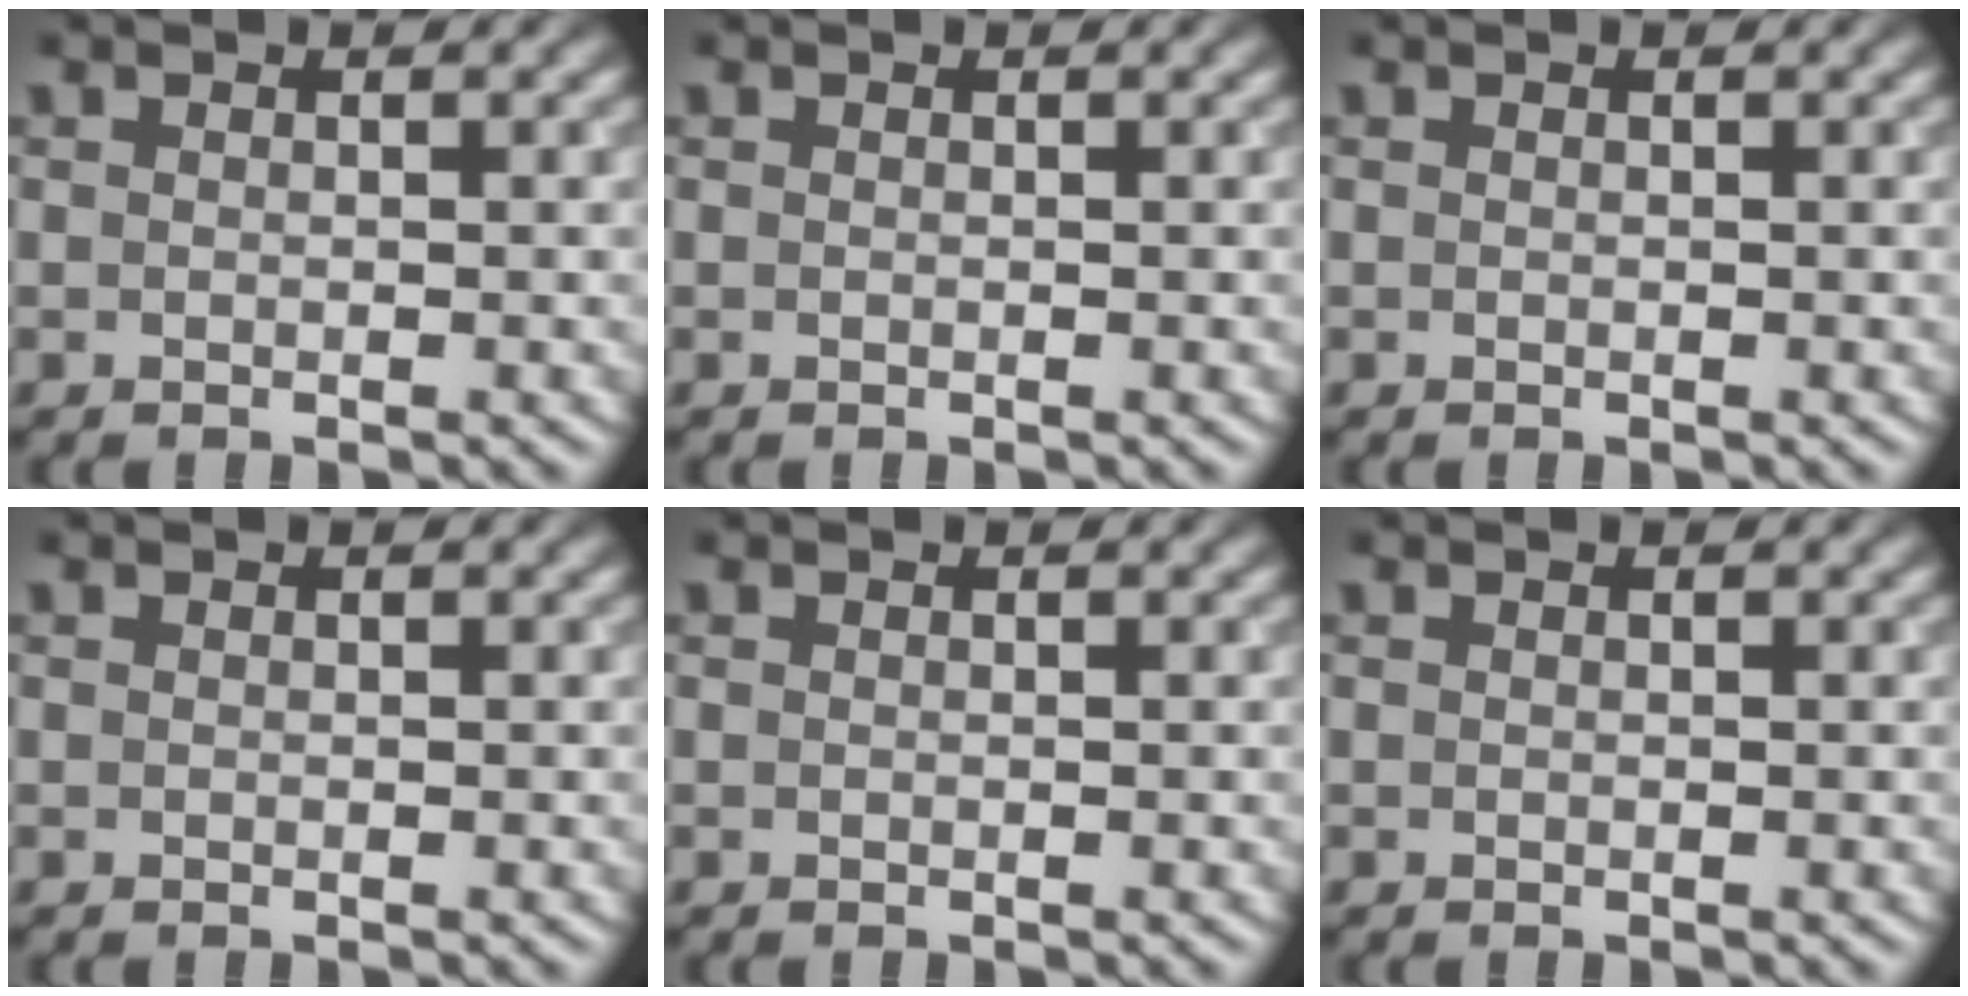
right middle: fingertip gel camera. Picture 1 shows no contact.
{"total": 0.0}
{"total": 0.0}
{"total": 0.0}
{"total": 0.0}
{"total": 0.0}